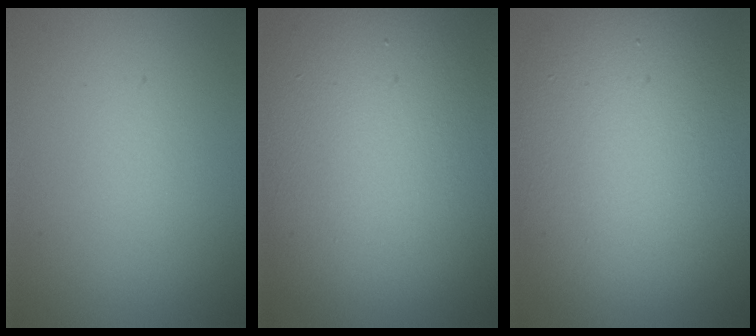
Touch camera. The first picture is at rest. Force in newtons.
{"total": 16.6, "press": 16.6, "slide": 0.8}
{"total": 14.5, "press": 14.4, "slide": 1.0}